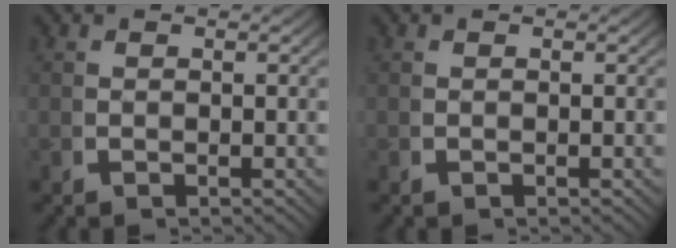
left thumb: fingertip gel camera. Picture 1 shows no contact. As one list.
[{"total": 0.0}]